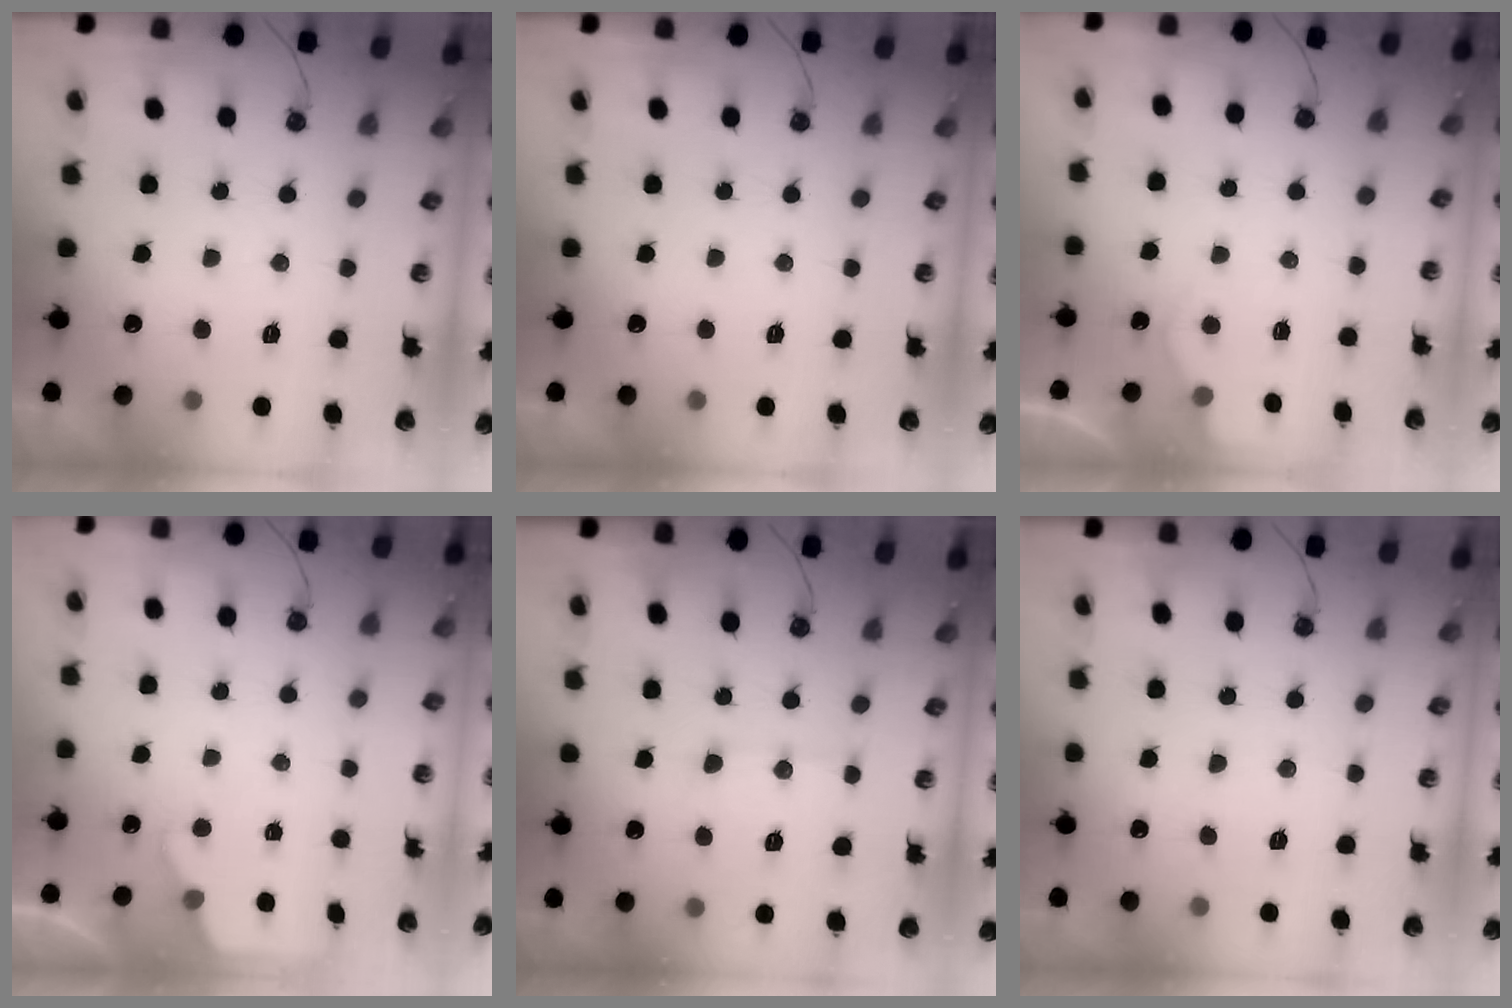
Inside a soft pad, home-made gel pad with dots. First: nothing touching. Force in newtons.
{"total": 0.0}
{"total": 3.2, "press": 3.2, "slide": 0.6}
{"total": 2.2, "press": 2.2, "slide": 0.3}
{"total": 7.9, "press": 7.9, "slide": 0.7}
{"total": 6.1, "press": 6.1, "slide": 0.9}